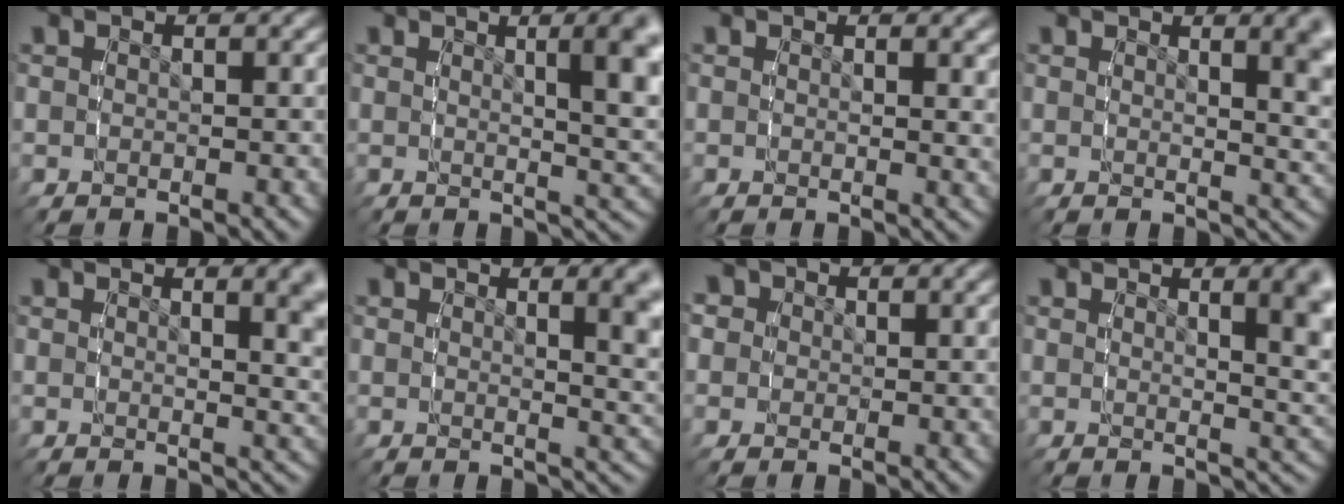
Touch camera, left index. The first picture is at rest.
{"total": 6.4, "force": [2.0, 1.5, 6.0], "torque": [-0.057, 0.008, 0.028]}
{"total": 1.0, "force": [0.4, -0.4, 0.8], "torque": [-0.013, -0.010, 0.009]}
{"total": 4.2, "force": [1.9, 0.6, 3.7], "torque": [-0.027, 0.000, 0.027]}
{"total": 3.4, "force": [1.8, 0.1, 2.9], "torque": [-0.023, -0.004, 0.028]}
{"total": 4.0, "force": [1.5, 0.4, 3.6], "torque": [-0.031, -0.003, 0.023]}
{"total": 4.1, "force": [1.1, 3.7, 1.4], "torque": [-0.035, 0.006, 0.008]}
{"total": 5.1, "force": [1.8, 0.9, 4.7], "torque": [-0.038, 0.001, 0.027]}